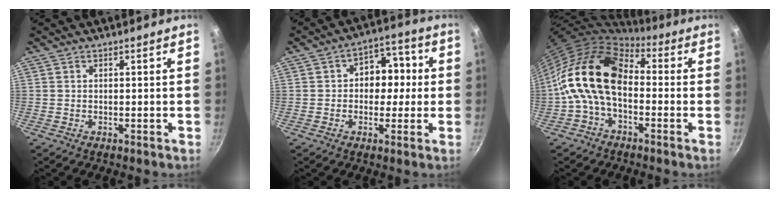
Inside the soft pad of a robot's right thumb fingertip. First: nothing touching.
{"total": 9.3, "force": [0.4, 7.1, 6.0], "torque": [-0.024, 0.022, -0.005]}
{"total": 15.0, "force": [-1.1, 9.6, 11.4], "torque": [-0.185, 0.037, -0.043]}